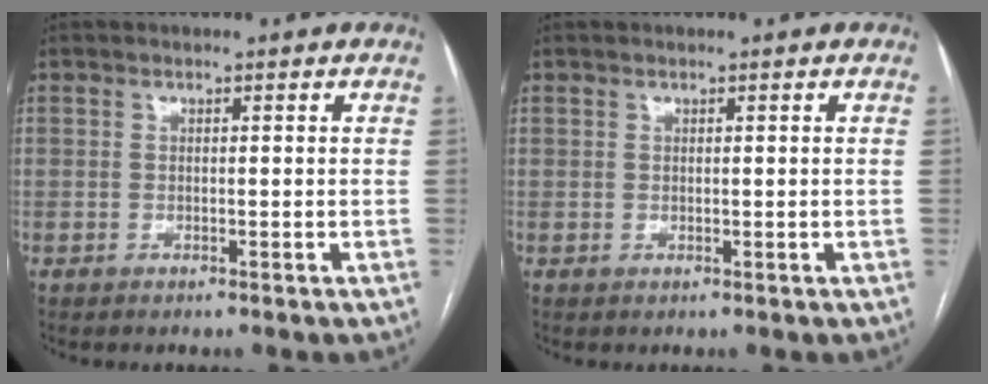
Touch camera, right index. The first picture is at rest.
{"total": 0.0}